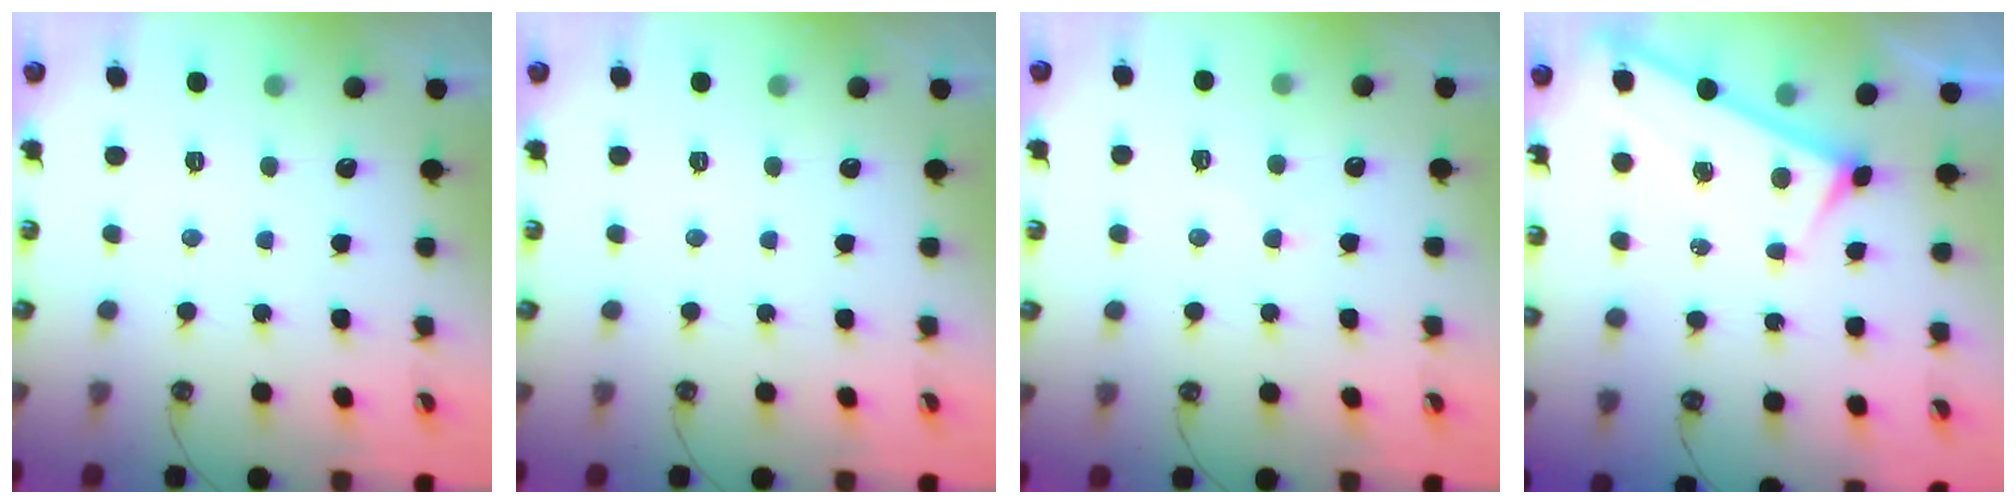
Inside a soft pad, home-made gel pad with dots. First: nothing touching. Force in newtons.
{"total": 0.0}
{"total": 0.5, "press": 0.3, "slide": 0.4}
{"total": 3.0, "press": 3.0, "slide": 0.2}